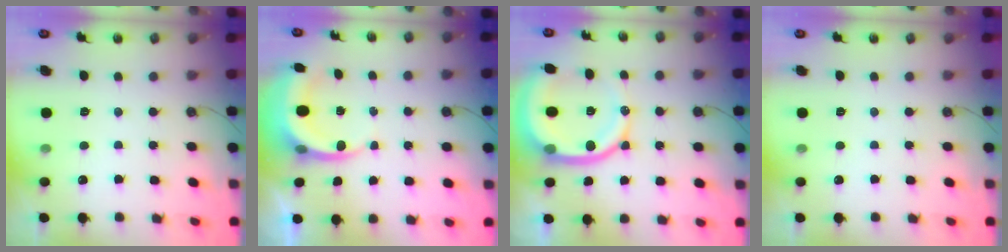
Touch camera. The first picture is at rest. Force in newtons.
{"total": 6.1, "press": 6.0, "slide": 0.8}
{"total": 16.6, "press": 16.4, "slide": 2.2}
{"total": 0.0}